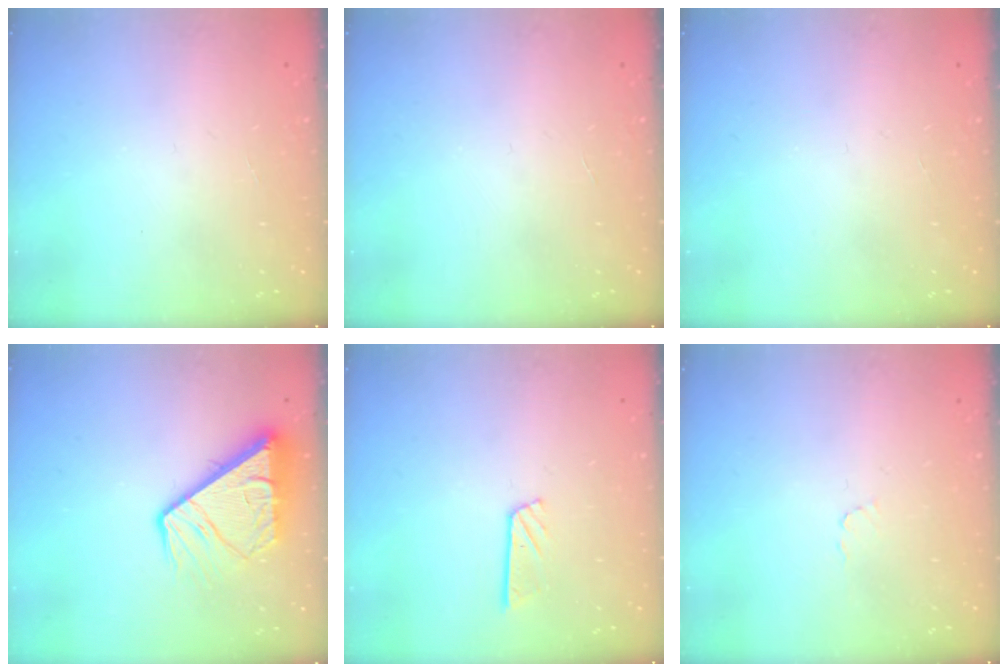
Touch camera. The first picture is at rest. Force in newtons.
{"total": 0.0}
{"total": 0.0}
{"total": 10.9, "press": 10.8, "slide": 1.3}
{"total": 4.3, "press": 4.3, "slide": 0.2}
{"total": 3.3, "press": 3.3, "slide": 0.2}